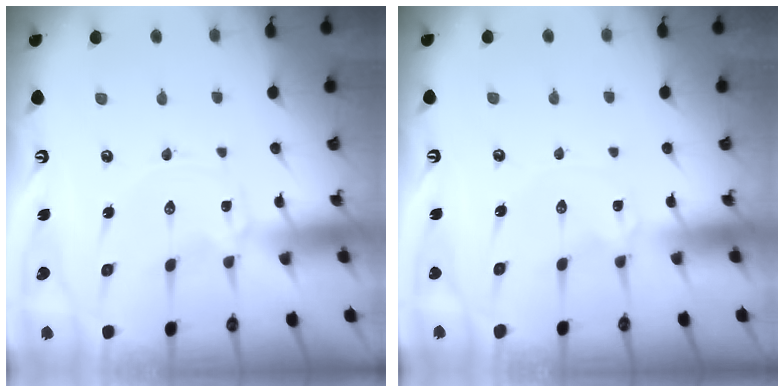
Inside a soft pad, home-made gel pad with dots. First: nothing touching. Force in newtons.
{"total": 1.8, "press": 1.8, "slide": 0.2}